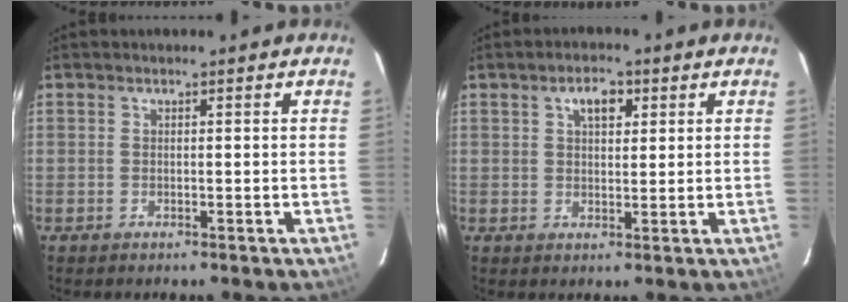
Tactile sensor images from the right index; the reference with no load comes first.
{"total": 4.1, "force": [1.8, 2.2, 2.9], "torque": [-0.047, 0.012, 0.031]}